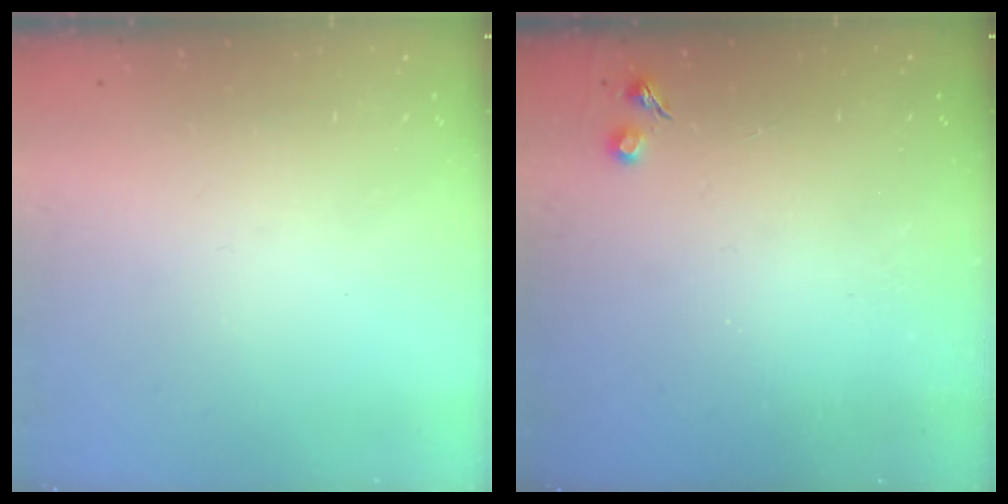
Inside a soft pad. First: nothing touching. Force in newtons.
{"total": 2.3, "press": 2.3, "slide": 0.4}